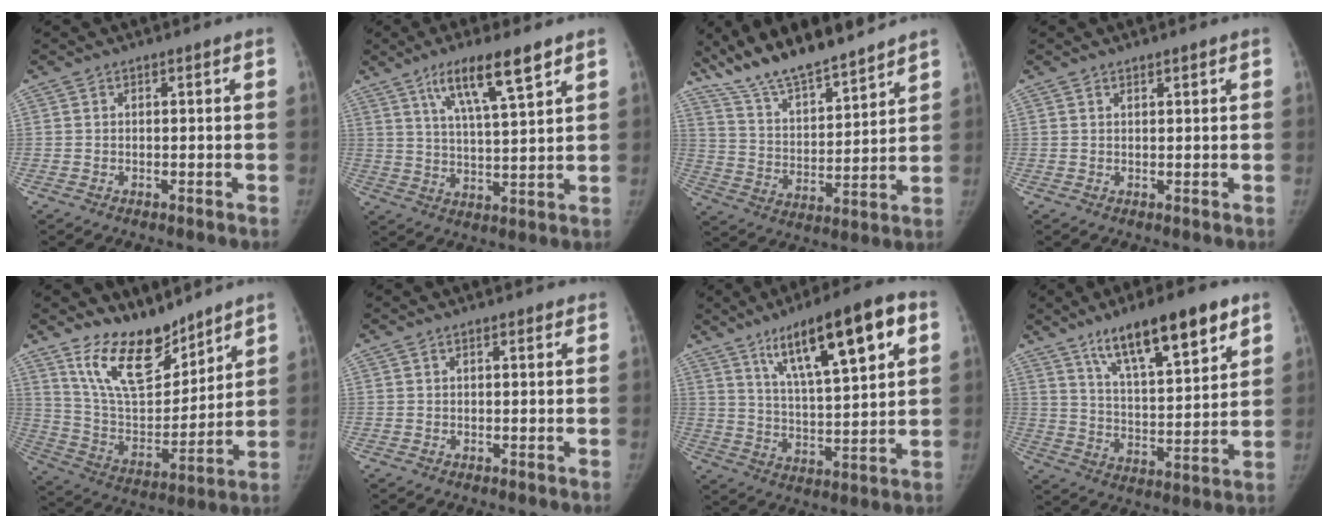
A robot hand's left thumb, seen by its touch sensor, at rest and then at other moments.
{"total": 11.4, "force": [6.8, 1.9, 9.0], "torque": [-0.153, -0.026, 0.123]}
{"total": 16.6, "force": [14.4, 3.3, 7.6], "torque": [-0.114, -0.066, 0.263]}
{"total": 1.0, "force": [0.8, 0.3, 0.6], "torque": [-0.008, -0.005, 0.015]}
{"total": 16.2, "force": [12.2, 6.8, 8.1], "torque": [-0.101, -0.082, 0.234]}
{"total": 1.1, "force": [0.6, 0.5, 0.7], "torque": [-0.010, 0.000, 0.006]}
{"total": 18.5, "force": [8.9, 4.7, 15.5], "torque": [-0.225, -0.022, 0.146]}
{"total": 17.8, "force": [10.9, 5.0, 13.1], "torque": [-0.183, -0.044, 0.186]}